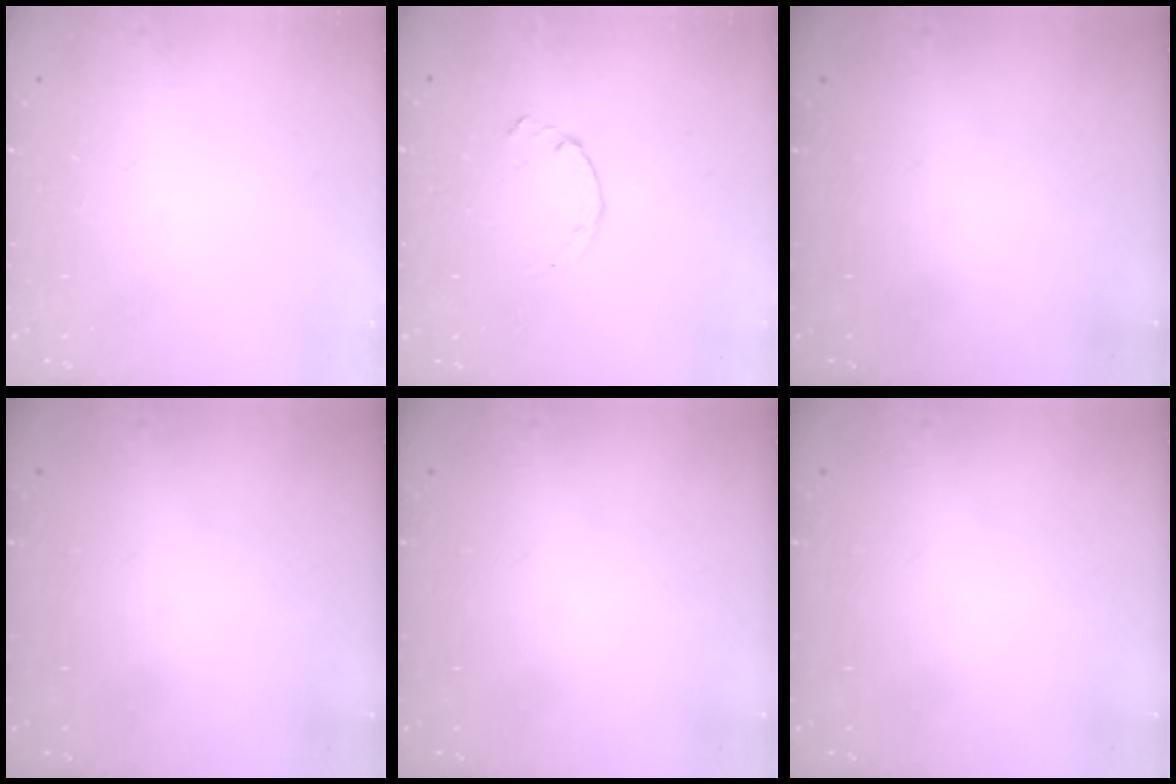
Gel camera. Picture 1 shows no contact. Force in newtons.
{"total": 0.9, "press": 0.9, "slide": 0.3}
{"total": 0.0}
{"total": 0.0}
{"total": 0.0}
{"total": 0.0}